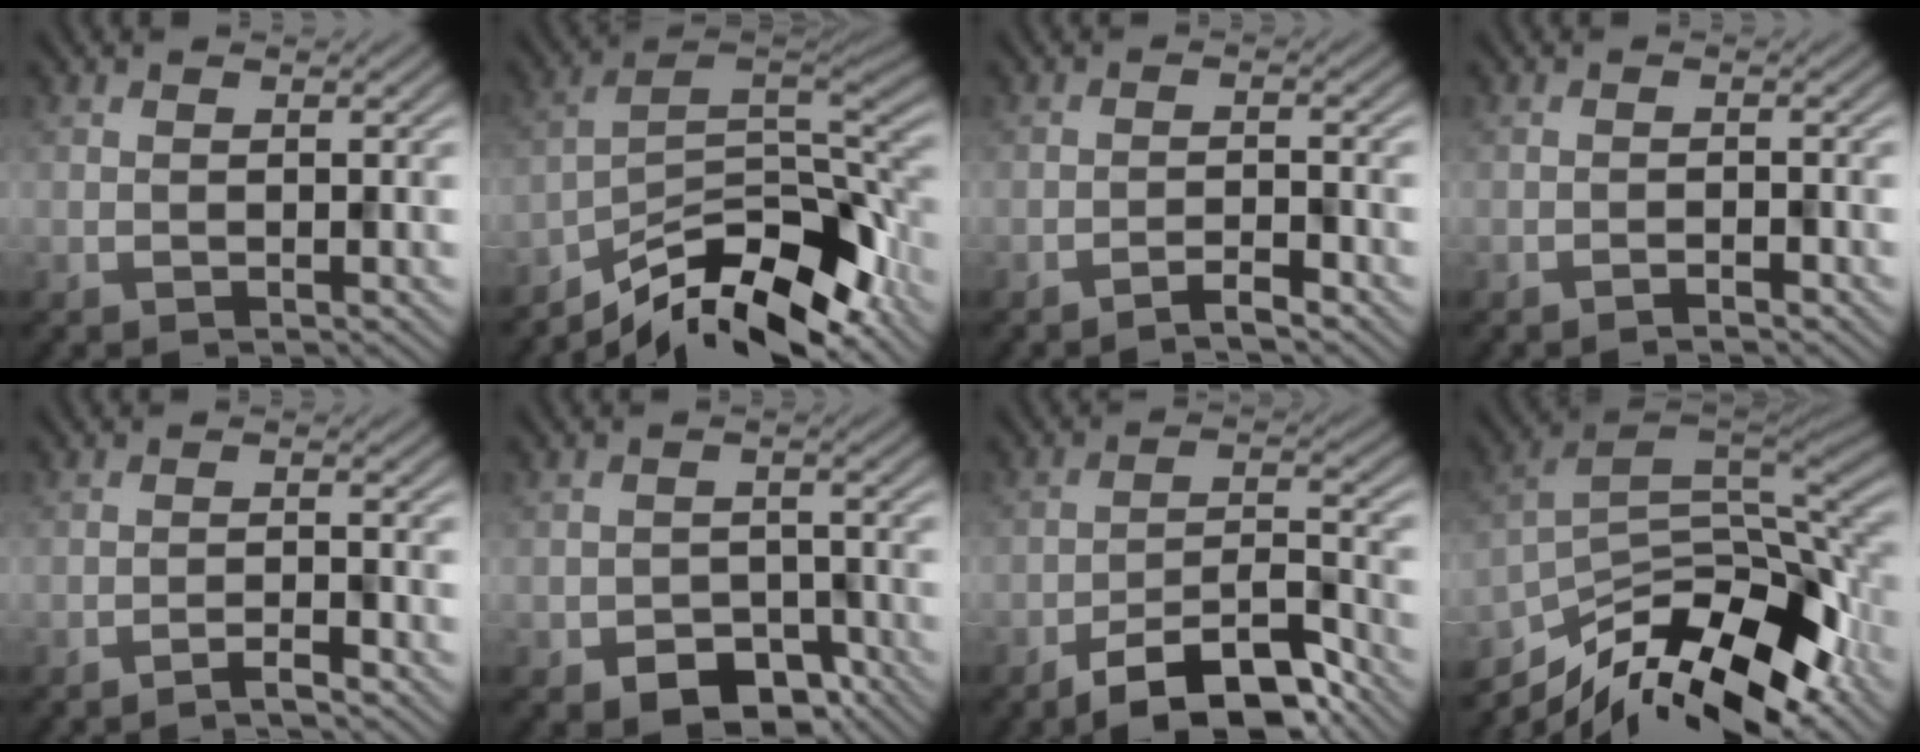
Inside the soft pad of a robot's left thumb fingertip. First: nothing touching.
{"total": 13.3, "force": [-10.0, 4.2, 7.8], "torque": [-0.129, -0.001, -0.177]}
{"total": 2.4, "force": [-2.0, 0.1, 1.3], "torque": [-0.022, 0.005, -0.041]}
{"total": 1.1, "force": [-0.9, 0.1, 0.6], "torque": [-0.010, 0.002, -0.020]}
{"total": 2.0, "force": [-1.7, 0.1, 1.2], "torque": [-0.020, 0.004, -0.037]}
{"total": 5.6, "force": [-3.6, 3.5, 2.6], "torque": [-0.040, -0.013, -0.057]}
{"total": 9.9, "force": [-7.2, 2.9, 6.1], "torque": [-0.090, 0.006, -0.131]}
{"total": 14.8, "force": [-9.7, 5.6, 9.7], "torque": [-0.189, -0.009, -0.168]}